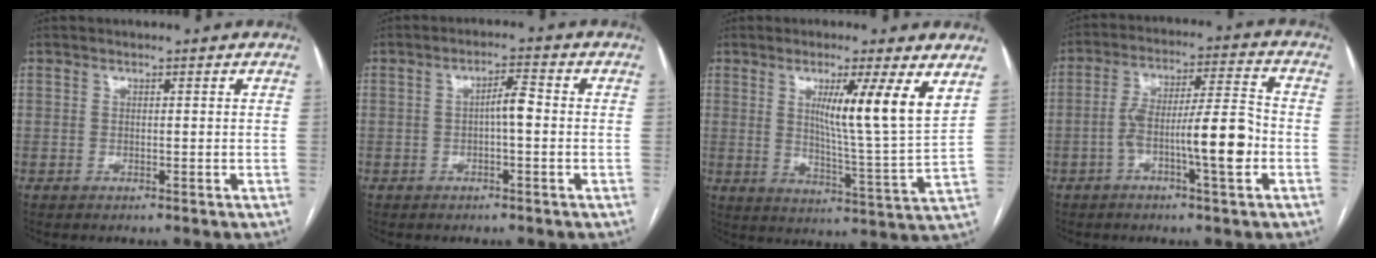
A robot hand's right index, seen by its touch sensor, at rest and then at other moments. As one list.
[{"total": 3.3, "force": [-0.3, 0.6, 3.3], "torque": [-0.052, 0.008, -0.006]}, {"total": 11.6, "force": [5.0, -1.0, 10.4], "torque": [-0.159, -0.017, 0.078]}, {"total": 11.3, "force": [-3.4, 1.2, 10.7], "torque": [-0.183, 0.016, -0.056]}]